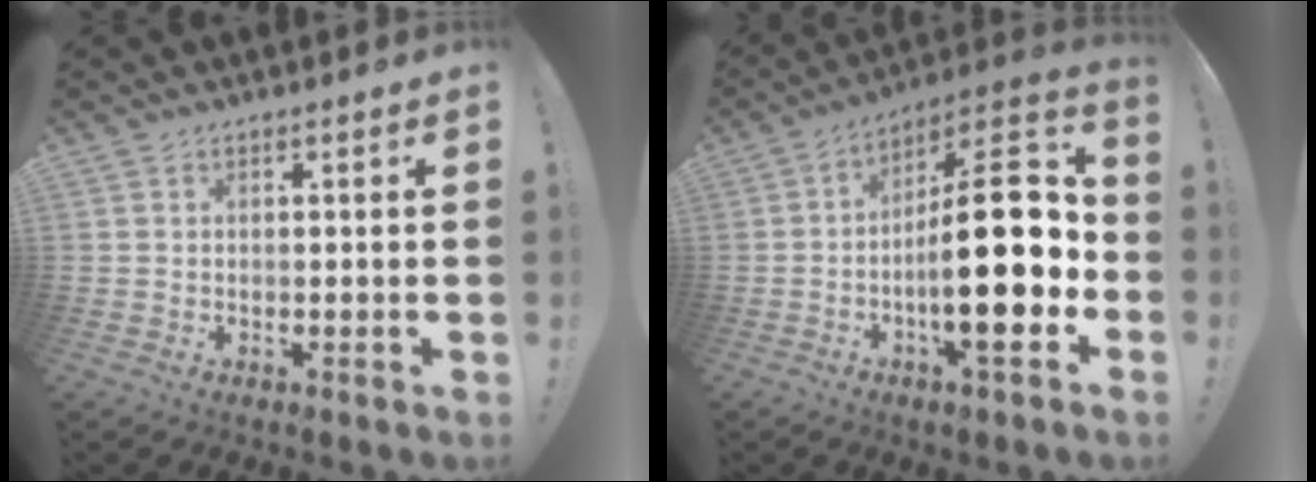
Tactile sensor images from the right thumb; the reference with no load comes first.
{"total": 23.9, "force": [-3.3, 7.2, 22.6], "torque": [-0.377, 0.015, -0.055]}